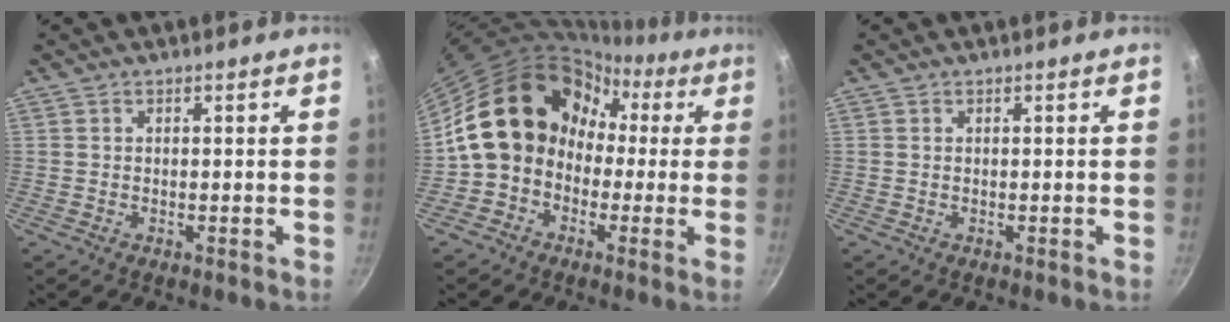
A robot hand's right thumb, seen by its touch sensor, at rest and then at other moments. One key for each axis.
{"total": 15.2, "fx": -0.4, "fy": 13.1, "fz": 7.7, "tx": -0.085, "ty": 0.052, "tz": -0.025}
{"total": 0.0}